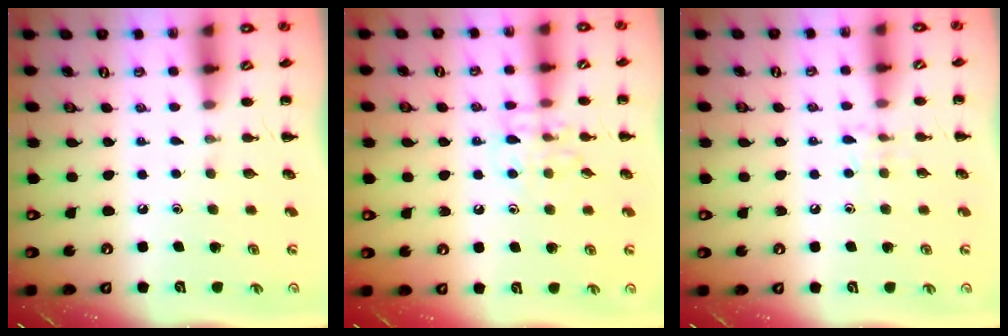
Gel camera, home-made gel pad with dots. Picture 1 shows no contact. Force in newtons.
{"total": 8.8, "press": 8.8, "slide": 0.9}
{"total": 5.7, "press": 5.5, "slide": 1.4}